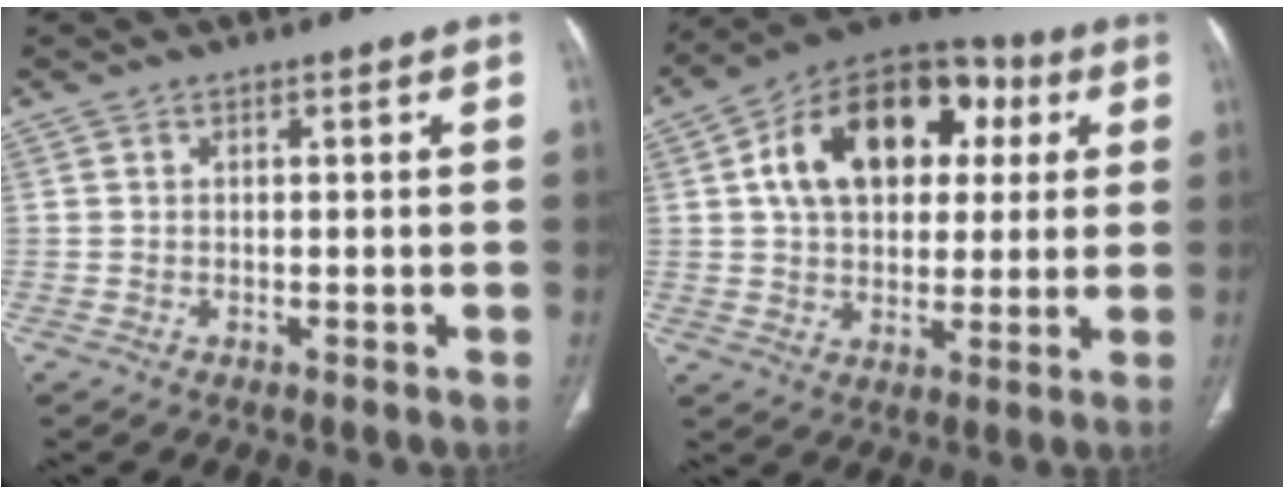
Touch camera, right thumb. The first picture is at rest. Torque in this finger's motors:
{"motor_torque": [1.96, 2.22, 1.27, -0.09, 0.15]}